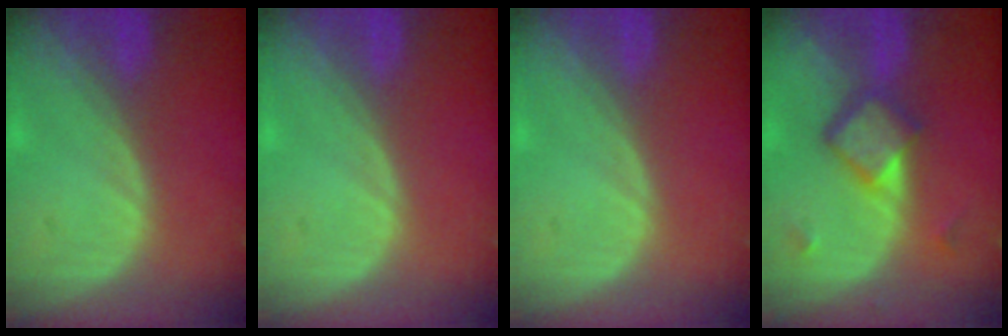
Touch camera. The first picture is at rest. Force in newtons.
{"total": 0.0}
{"total": 0.0}
{"total": 5.8, "press": 5.1, "slide": 2.7}